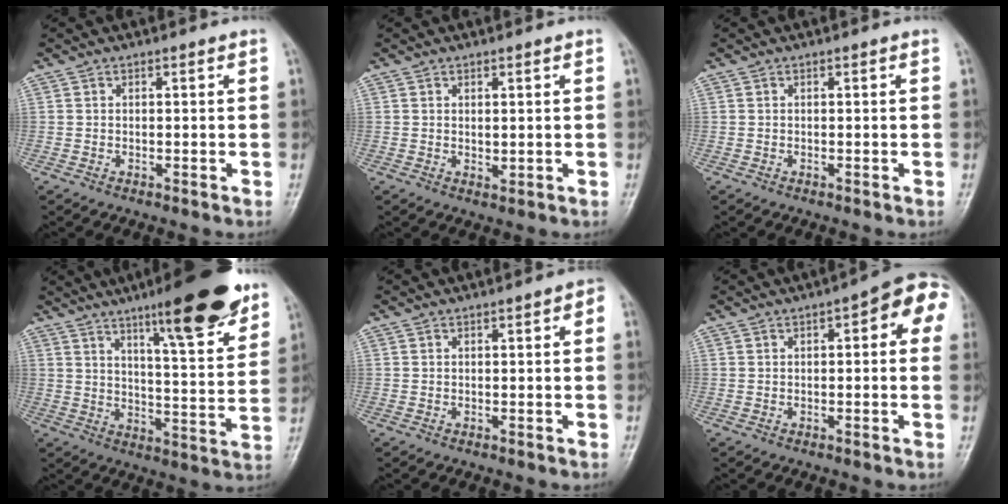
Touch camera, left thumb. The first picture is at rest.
{"total": 1.3, "force": [0.5, 0.7, 1.0], "torque": [-0.016, -0.008, 0.012]}
{"total": 0.0}
{"total": 17.0, "force": [11.0, 3.4, 12.6], "torque": [-0.152, -0.059, 0.165]}
{"total": 1.8, "force": [0.3, 0.7, 1.6], "torque": [-0.017, 0.004, -0.001]}
{"total": 8.5, "force": [2.1, 3.3, 7.5], "torque": [-0.071, 0.023, 0.013]}